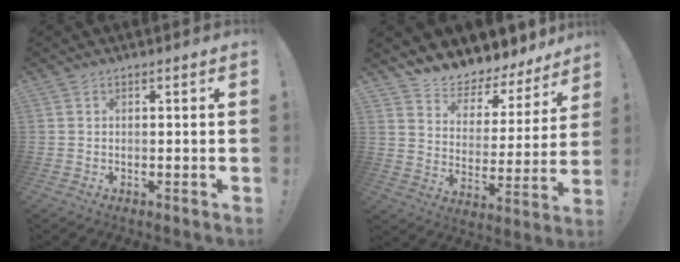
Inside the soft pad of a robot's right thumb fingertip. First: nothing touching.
{"total": 6.8, "force": [6.3, 2.2, 1.0], "torque": [-0.022, -0.075, 0.108]}